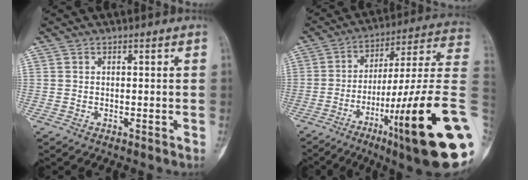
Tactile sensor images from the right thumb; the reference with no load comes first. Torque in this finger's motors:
{"motor_torque": [3.55, 1.45, 1.40, -1.37, 0.50]}